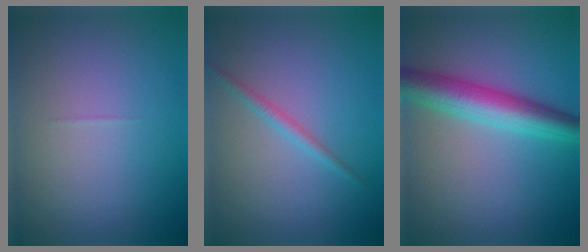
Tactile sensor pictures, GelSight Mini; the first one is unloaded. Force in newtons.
{"total": 1.2, "press": 1.2, "slide": 0.0}
{"total": 5.7, "press": 5.7, "slide": 0.1}